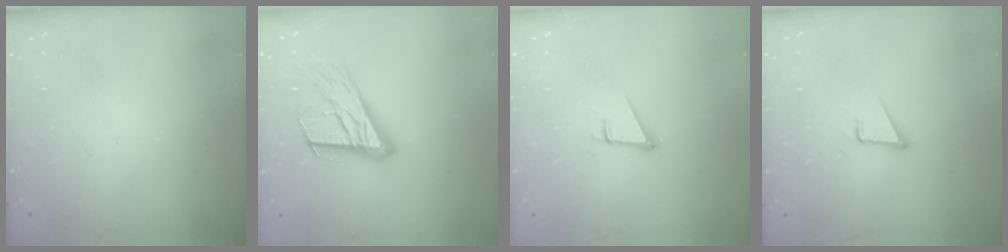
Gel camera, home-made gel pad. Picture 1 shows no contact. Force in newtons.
{"total": 20.1, "press": 19.8, "slide": 3.8}
{"total": 4.4, "press": 3.8, "slide": 2.3}
{"total": 3.4, "press": 2.6, "slide": 2.2}